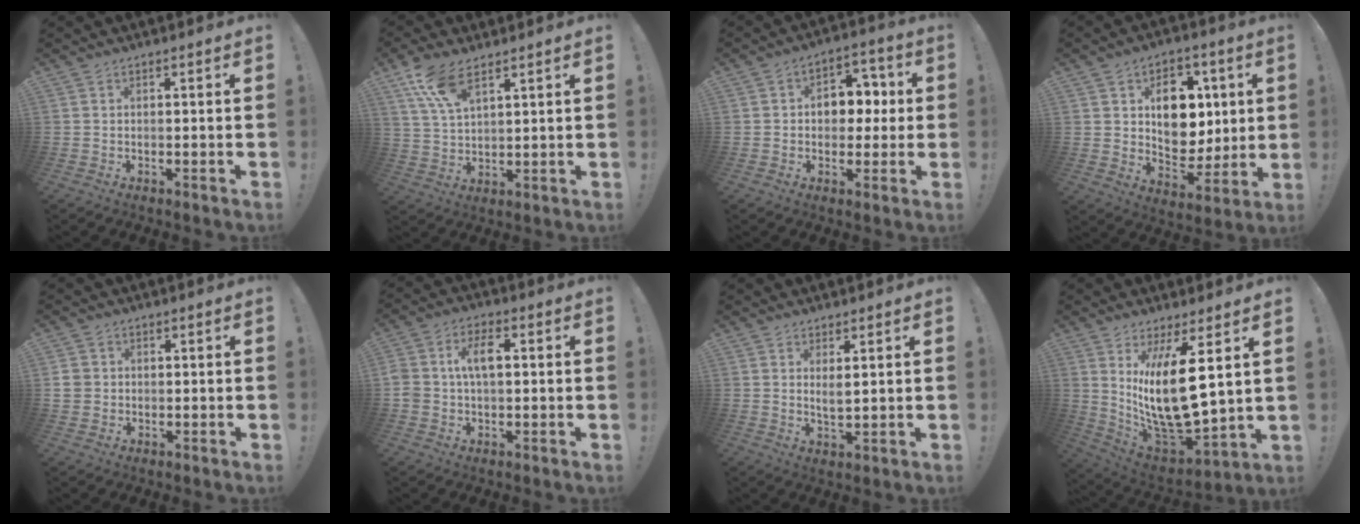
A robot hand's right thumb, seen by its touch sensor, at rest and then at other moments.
{"total": 9.5, "force": [6.5, 3.3, 6.2], "torque": [-0.123, -0.026, 0.123]}
{"total": 9.2, "force": [0.5, 7.5, 5.4], "torque": [-0.067, 0.007, 0.013]}
{"total": 13.9, "force": [4.5, 10.6, 7.7], "torque": [-0.099, -0.018, 0.093]}
{"total": 3.8, "force": [0.7, 3.5, 1.1], "torque": [-0.009, 0.002, 0.015]}
{"total": 8.0, "force": [0.8, 5.0, 6.1], "torque": [-0.109, 0.013, 0.012]}
{"total": 3.3, "force": [1.7, 0.9, 2.7], "torque": [-0.033, -0.015, 0.027]}
{"total": 19.1, "force": [5.4, 6.6, 17.1], "torque": [-0.324, -0.065, 0.092]}